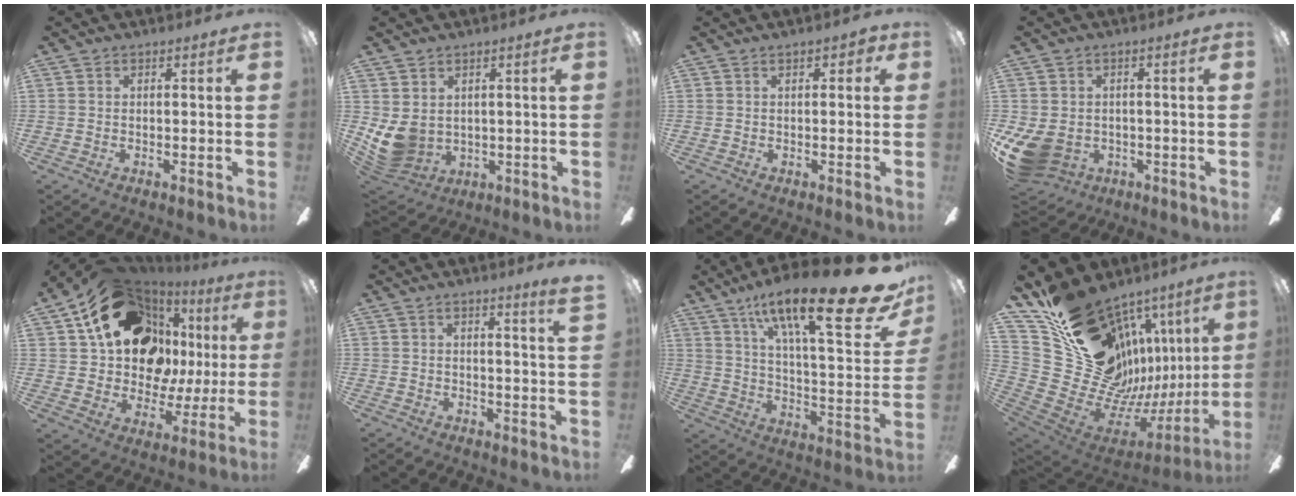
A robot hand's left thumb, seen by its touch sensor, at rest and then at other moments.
{"total": 8.0, "force": [0.8, 6.7, 4.3], "torque": [-0.118, -0.017, 0.016]}
{"total": 1.5, "force": [0.5, 1.0, 1.0], "torque": [-0.012, 0.002, 0.007]}
{"total": 8.8, "force": [-3.1, 7.0, 4.4], "torque": [-0.124, 0.009, -0.054]}
{"total": 24.0, "force": [9.9, 17.2, 13.5], "torque": [-0.227, -0.036, 0.197]}
{"total": 3.1, "force": [2.2, -0.5, 2.1], "torque": [-0.034, -0.014, 0.036]}
{"total": 28.0, "force": [17.2, 6.9, 21.0], "torque": [-0.313, -0.103, 0.270]}
{"total": 22.9, "force": [11.5, 15.2, 12.7], "torque": [-0.187, -0.150, 0.282]}